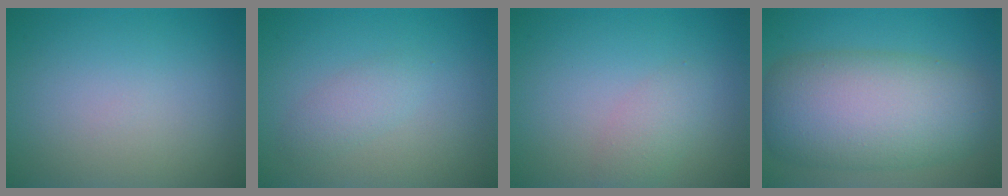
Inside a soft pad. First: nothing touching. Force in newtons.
{"total": 1.7, "press": 1.7, "slide": 0.0}
{"total": 1.8, "press": 1.8, "slide": 0.0}
{"total": 10.4, "press": 10.4, "slide": 0.1}